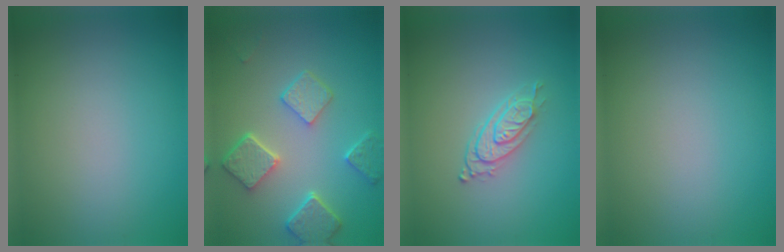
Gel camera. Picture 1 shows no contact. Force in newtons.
{"total": 4.9, "press": 3.9, "slide": 3.0}
{"total": 2.7, "press": 2.1, "slide": 1.7}
{"total": 0.0}